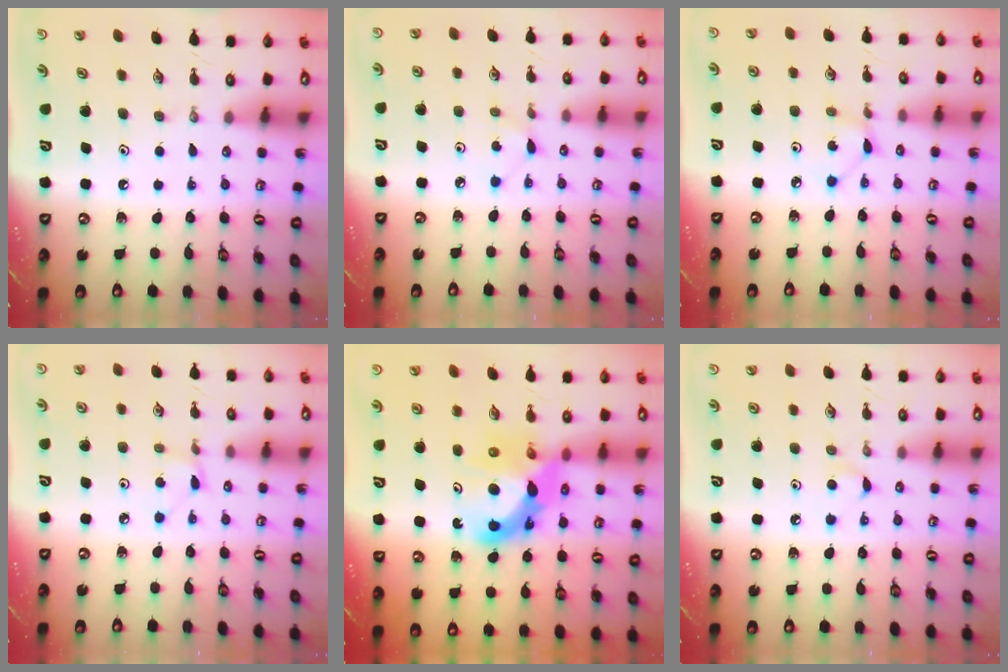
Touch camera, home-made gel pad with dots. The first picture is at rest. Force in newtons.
{"total": 2.8, "press": 2.8, "slide": 0.4}
{"total": 2.0, "press": 2.0, "slide": 0.3}
{"total": 1.3, "press": 1.2, "slide": 0.1}
{"total": 11.6, "press": 11.5, "slide": 1.0}
{"total": 4.1, "press": 4.1, "slide": 0.5}